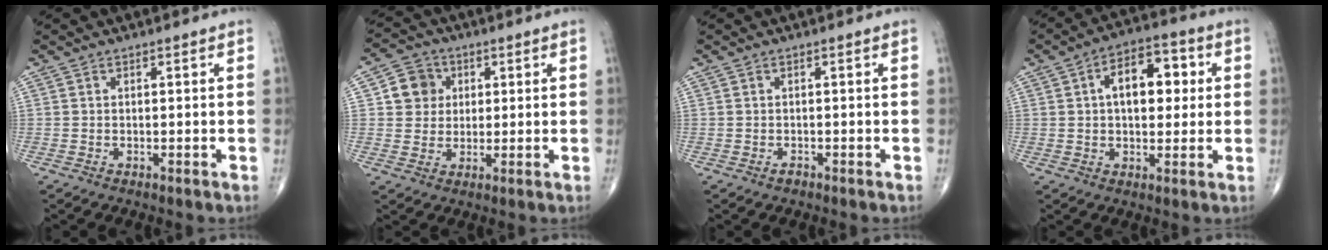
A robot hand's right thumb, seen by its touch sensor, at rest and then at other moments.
{"total": 6.8, "force": [1.6, 6.2, 2.1], "torque": [-0.003, 0.001, 0.022]}
{"total": 0.8, "force": [-0.6, 0.5, 0.3], "torque": [-0.003, 0.000, -0.011]}
{"total": 11.5, "force": [2.2, 6.7, 9.1], "torque": [-0.105, 0.017, 0.029]}